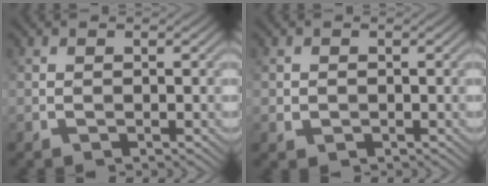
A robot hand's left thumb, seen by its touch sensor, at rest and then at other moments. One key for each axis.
{"total": 1.0, "fx": -0.1, "fy": 1.0, "fz": 0.3, "tx": -0.006, "ty": -0.007, "tz": -0.001}